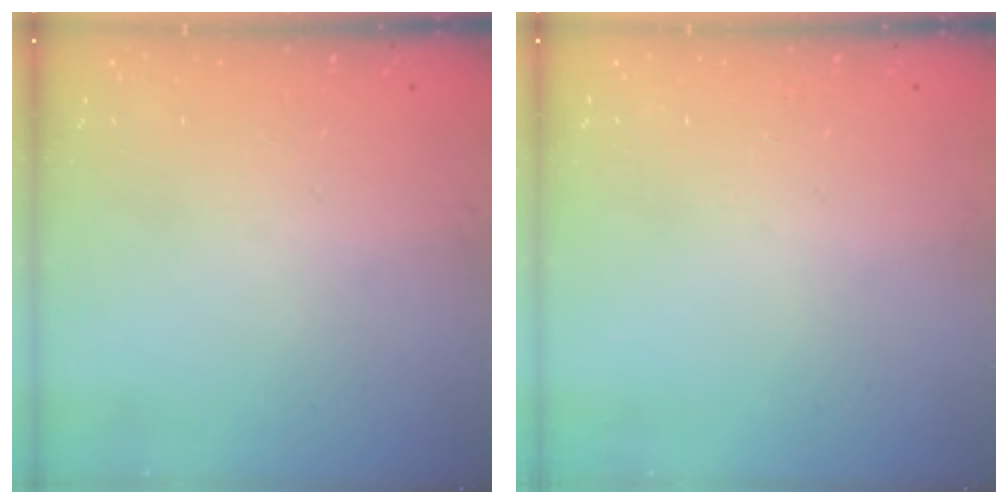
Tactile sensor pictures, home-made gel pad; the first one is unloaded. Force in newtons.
{"total": 0.0}